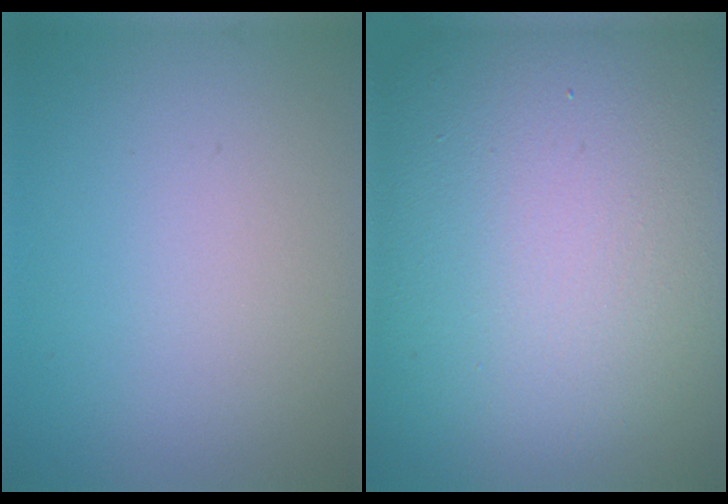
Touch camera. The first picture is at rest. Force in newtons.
{"total": 22.8, "press": 22.8, "slide": 1.0}